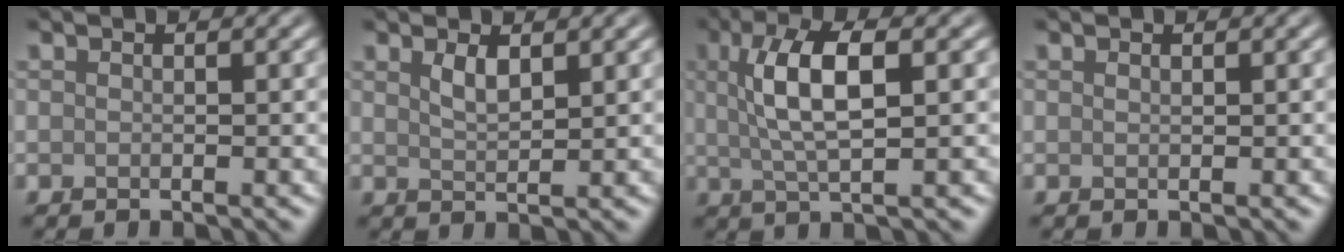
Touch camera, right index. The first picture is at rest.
{"total": 1.7, "force": [1.1, 0.5, 1.2], "torque": [-0.025, -0.002, 0.023]}
{"total": 6.1, "force": [1.3, 1.9, 5.6], "torque": [-0.107, 0.010, 0.024]}
{"total": 0.0}